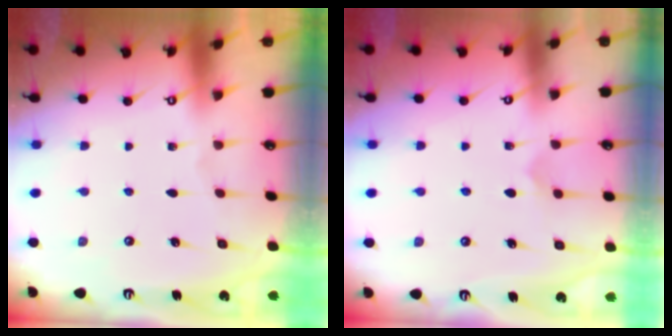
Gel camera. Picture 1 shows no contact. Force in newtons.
{"total": 5.8, "press": 5.8, "slide": 0.2}